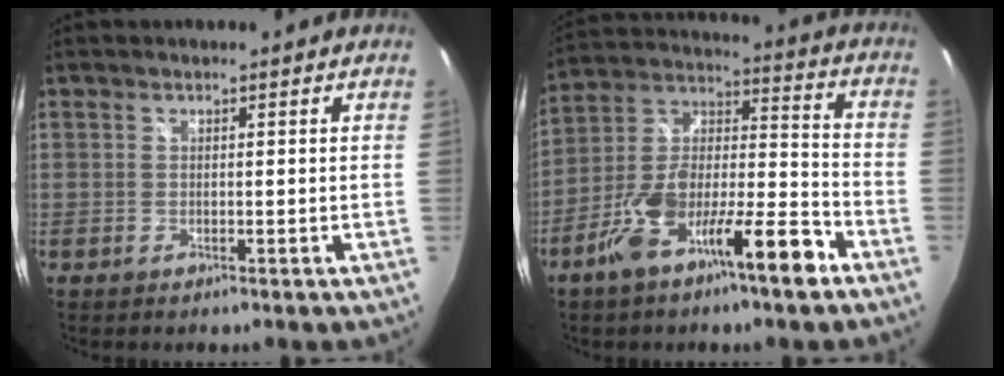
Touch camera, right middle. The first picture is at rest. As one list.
[{"total": 16.0, "force": [-9.5, 3.9, 12.3], "torque": [-0.213, 0.009, -0.165]}]